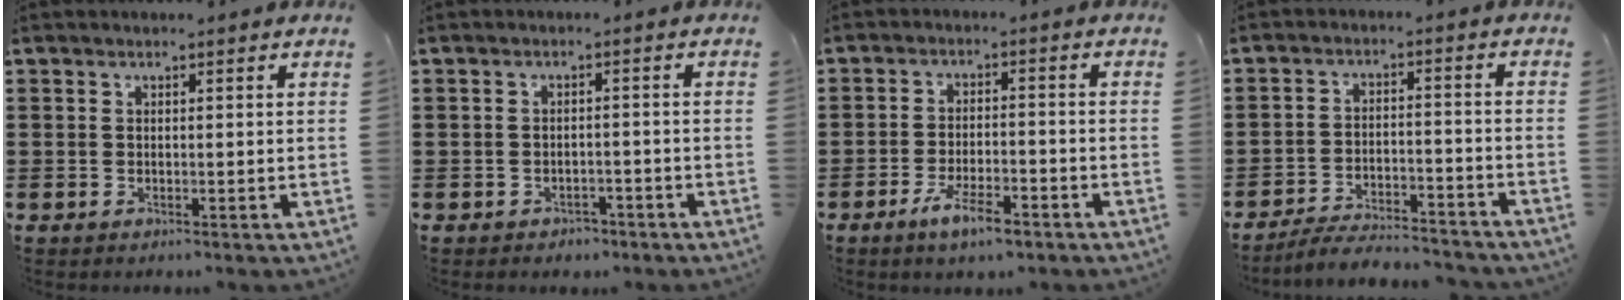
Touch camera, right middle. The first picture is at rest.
{"total": 1.7, "force": [-1.6, 0.6, -0.1], "torque": [-0.006, 0.003, -0.038]}
{"total": 5.8, "force": [-4.0, 1.5, 3.9], "torque": [-0.074, 0.001, -0.073]}
{"total": 5.3, "force": [-5.2, 0.4, 1.3], "torque": [-0.022, 0.003, -0.101]}